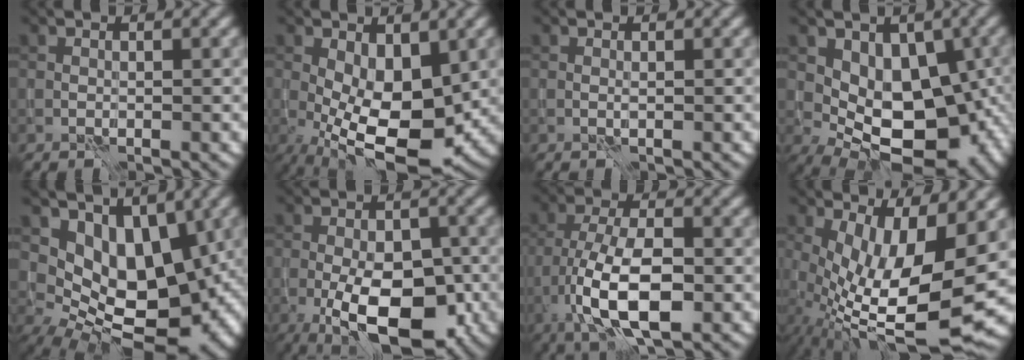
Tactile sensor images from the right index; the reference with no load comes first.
{"total": 8.6, "force": [-1.8, 4.1, 7.3], "torque": [-0.131, -0.006, -0.034]}
{"total": 0.0}
{"total": 10.8, "force": [0.1, 7.1, 8.2], "torque": [-0.094, -0.020, 0.008]}
{"total": 10.3, "force": [1.6, 6.6, 7.8], "torque": [-0.108, -0.023, 0.035]}
{"total": 9.9, "force": [-3.4, 4.6, 8.0], "torque": [-0.114, -0.007, -0.059]}
{"total": 8.2, "force": [-3.2, 3.2, 6.9], "torque": [-0.134, 0.000, -0.062]}
{"total": 12.2, "force": [-1.1, 3.8, 11.5], "torque": [-0.199, -0.024, -0.004]}